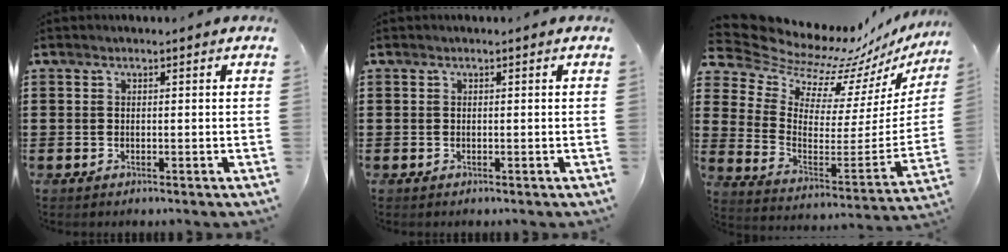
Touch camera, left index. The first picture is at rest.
{"total": 0.0}
{"total": 8.5, "force": [8.0, 2.8, 1.1], "torque": [-0.066, -0.078, 0.137]}